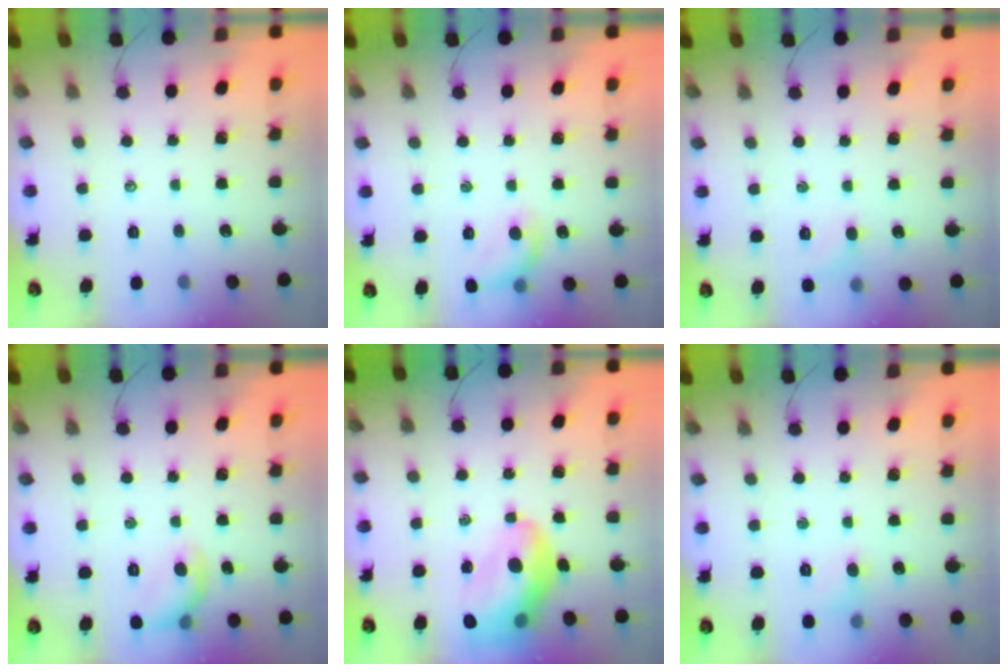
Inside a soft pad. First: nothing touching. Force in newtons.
{"total": 9.4, "press": 9.2, "slide": 1.8}
{"total": 4.0, "press": 3.8, "slide": 1.2}
{"total": 8.5, "press": 8.5, "slide": 1.0}
{"total": 15.6, "press": 15.0, "slide": 4.4}
{"total": 4.7, "press": 4.4, "slide": 1.5}